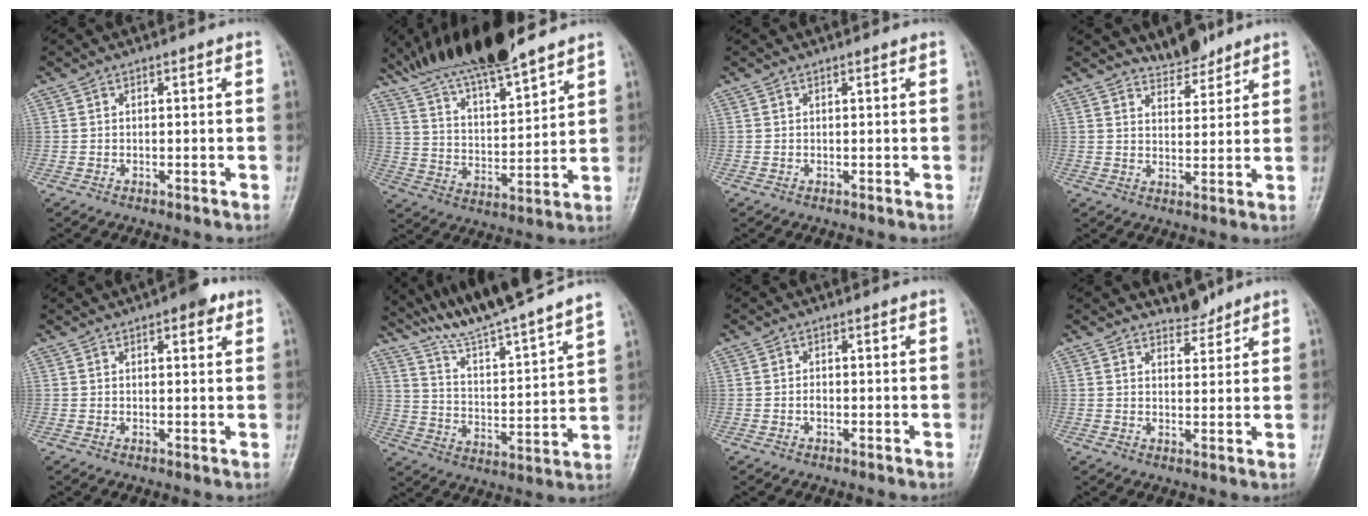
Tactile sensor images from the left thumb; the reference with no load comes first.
{"total": 17.5, "force": [14.6, 3.3, 9.1], "torque": [-0.139, -0.068, 0.266]}
{"total": 0.7, "force": [0.7, 0.0, 0.3], "torque": [-0.003, 0.002, 0.012]}
{"total": 5.1, "force": [4.7, 1.7, 0.9], "torque": [0.004, -0.038, 0.083]}
{"total": 4.7, "force": [2.6, 1.8, 3.4], "torque": [-0.034, -0.005, 0.029]}
{"total": 19.8, "force": [17.8, -0.5, 8.6], "torque": [-0.126, -0.100, 0.287]}
{"total": 0.8, "force": [-0.2, 0.5, 0.5], "torque": [-0.008, 0.001, -0.005]}
{"total": 2.1, "force": [1.9, 0.7, 0.6], "torque": [0.002, -0.015, 0.028]}